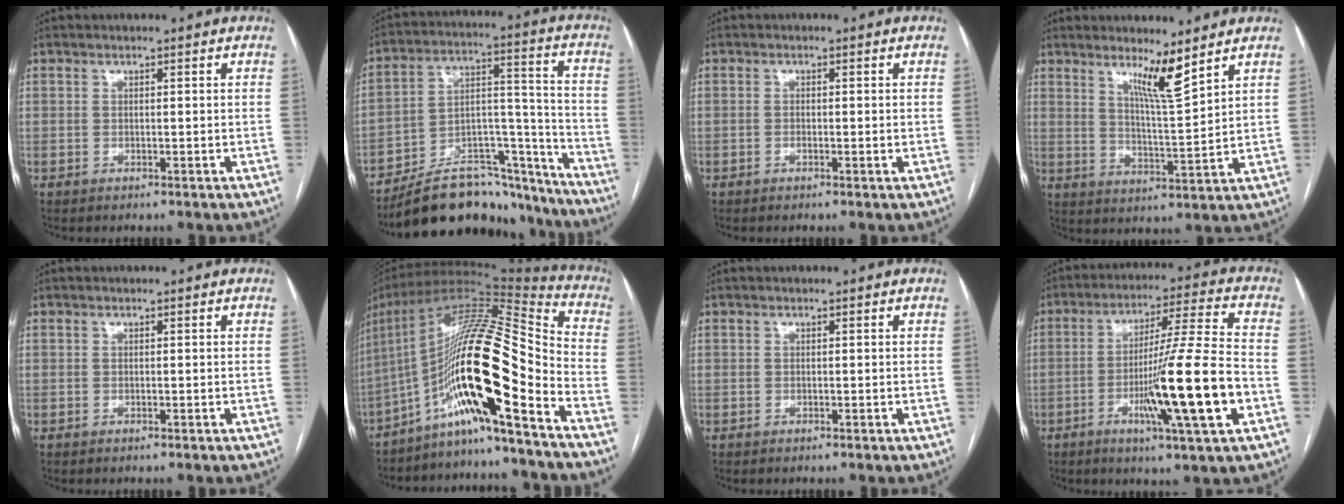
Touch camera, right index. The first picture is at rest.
{"total": 21.0, "force": [-18.9, 6.6, 6.5], "torque": [-0.080, 0.048, -0.291]}
{"total": 1.3, "force": [-0.3, 0.4, 1.2], "torque": [-0.021, 0.000, -0.003]}
{"total": 6.6, "force": [4.8, -0.8, 4.5], "torque": [-0.080, -0.023, 0.088]}
{"total": 0.0}
{"total": 20.5, "force": [-11.0, 0.9, 17.2], "torque": [-0.322, 0.018, -0.195]}
{"total": 0.0}
{"total": 16.5, "force": [-4.7, -0.9, 15.8], "torque": [-0.269, -0.013, -0.082]}